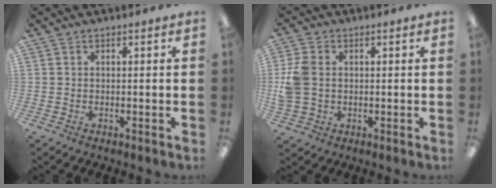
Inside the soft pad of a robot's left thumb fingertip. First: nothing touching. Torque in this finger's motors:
{"motor_torque": [1.05, 1.10, 1.21, -0.03, 0.08]}